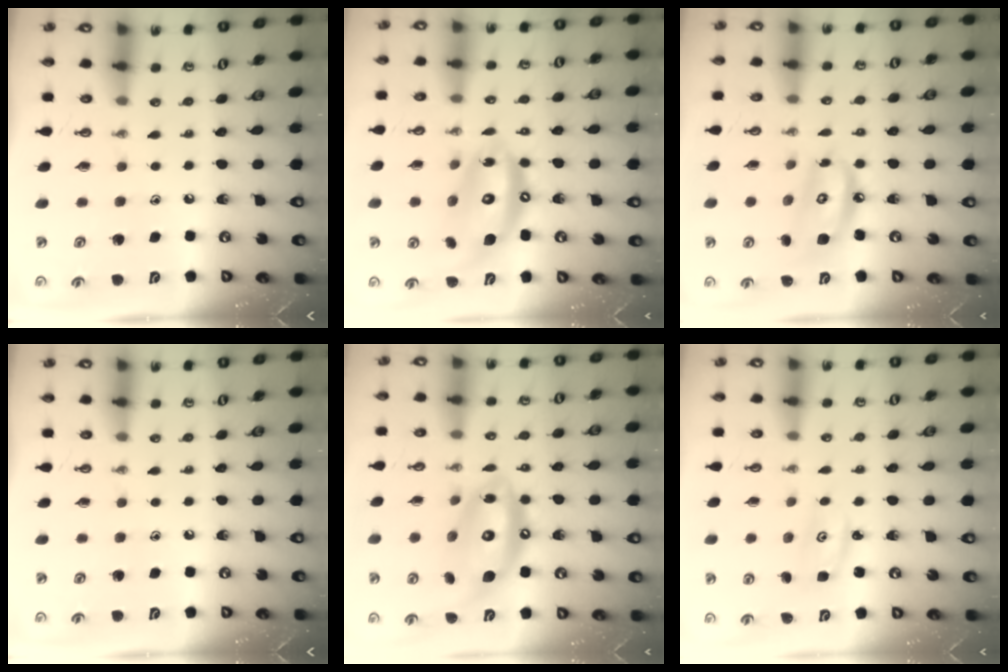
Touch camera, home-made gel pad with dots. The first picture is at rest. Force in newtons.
{"total": 13.5, "press": 13.4, "slide": 1.6}
{"total": 10.1, "press": 10.0, "slide": 1.3}
{"total": 0.0}
{"total": 15.7, "press": 15.5, "slide": 1.8}
{"total": 3.2, "press": 3.2, "slide": 0.3}